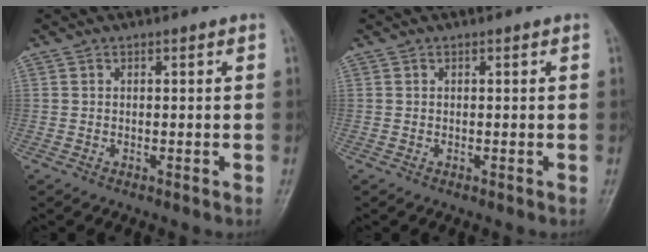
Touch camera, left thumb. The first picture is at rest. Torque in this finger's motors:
{"motor_torque": [-0.11, -0.04, -0.21, -0.08, 0.00]}